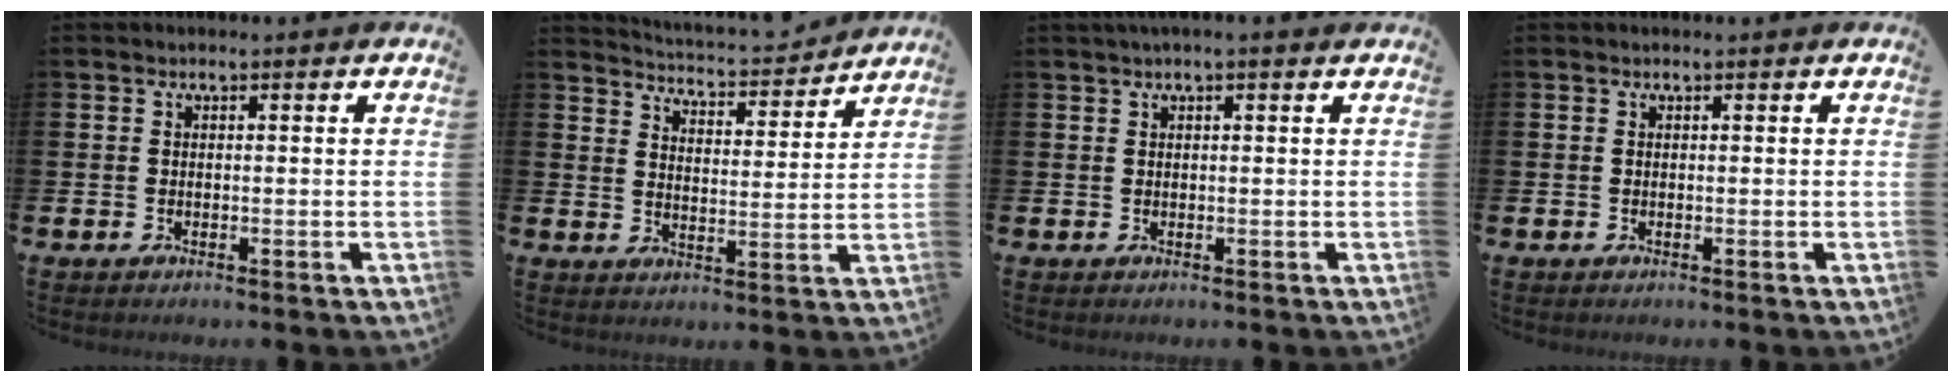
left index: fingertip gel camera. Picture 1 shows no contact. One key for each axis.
{"total": 4.7, "fx": 4.7, "fy": 0.0, "fz": 0.2, "tx": -0.017, "ty": -0.043, "tz": 0.077}
{"total": 1.0, "fx": 0.8, "fy": -0.1, "fz": 0.7, "tx": -0.008, "ty": 0.000, "tz": 0.013}
{"total": 0.0}